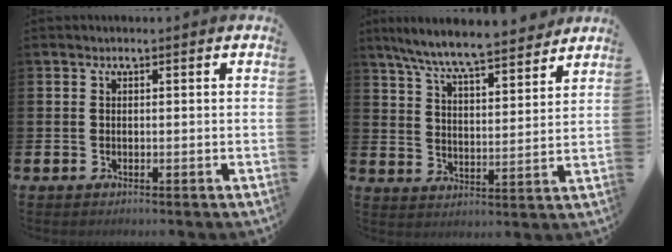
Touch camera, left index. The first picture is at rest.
{"total": 8.2, "force": [7.8, 0.5, 2.5], "torque": [-0.084, -0.047, 0.139]}